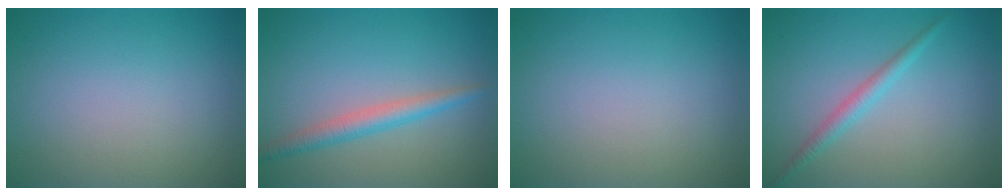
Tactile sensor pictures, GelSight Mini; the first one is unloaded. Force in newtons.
{"total": 2.6, "press": 2.6, "slide": 0.0}
{"total": 0.0}
{"total": 1.8, "press": 1.8, "slide": 0.0}